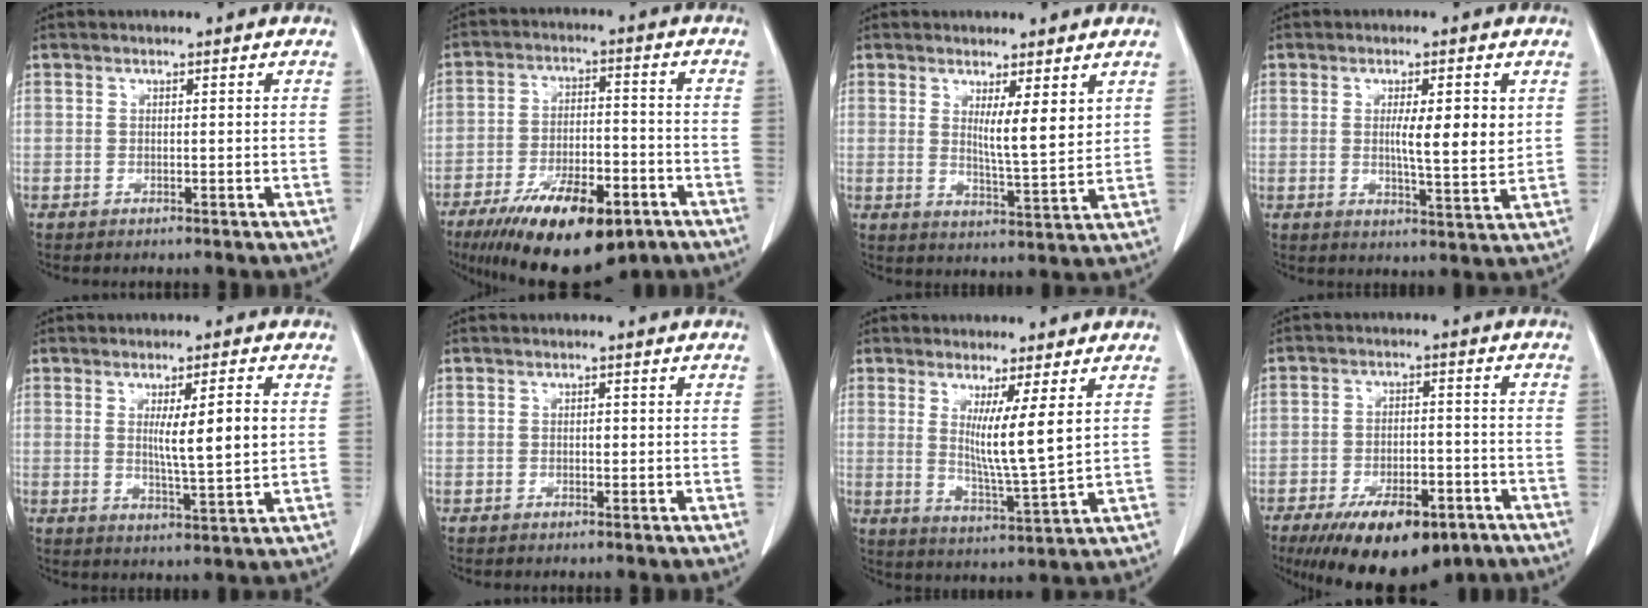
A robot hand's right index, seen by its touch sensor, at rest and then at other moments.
{"total": 16.3, "force": [-9.9, 5.7, 11.6], "torque": [-0.190, -0.012, -0.157]}
{"total": 5.8, "force": [2.7, 0.6, 5.1], "torque": [-0.084, -0.018, 0.049]}
{"total": 6.8, "force": [1.4, 1.0, 6.6], "torque": [-0.100, -0.010, 0.022]}
{"total": 7.3, "force": [1.3, 0.4, 7.2], "torque": [-0.116, -0.011, 0.022]}
{"total": 0.6, "force": [0.0, 0.4, 0.4], "torque": [-0.006, 0.001, -0.002]}
{"total": 7.9, "force": [2.6, -0.5, 7.5], "torque": [-0.129, -0.029, 0.052]}
{"total": 14.5, "force": [-9.6, 5.9, 9.2], "torque": [-0.142, -0.009, -0.145]}